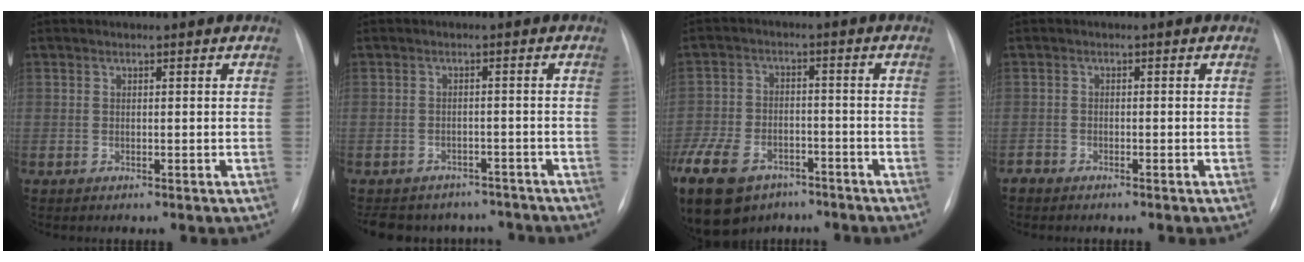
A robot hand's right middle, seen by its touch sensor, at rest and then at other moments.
{"total": 11.5, "force": [-10.1, 5.2, 1.8], "torque": [-0.031, 0.017, -0.117]}
{"total": 23.2, "force": [-14.1, 14.4, 11.5], "torque": [-0.353, -0.029, -0.224]}
{"total": 1.3, "force": [-1.2, 0.3, 0.0], "torque": [-0.002, -0.001, -0.024]}